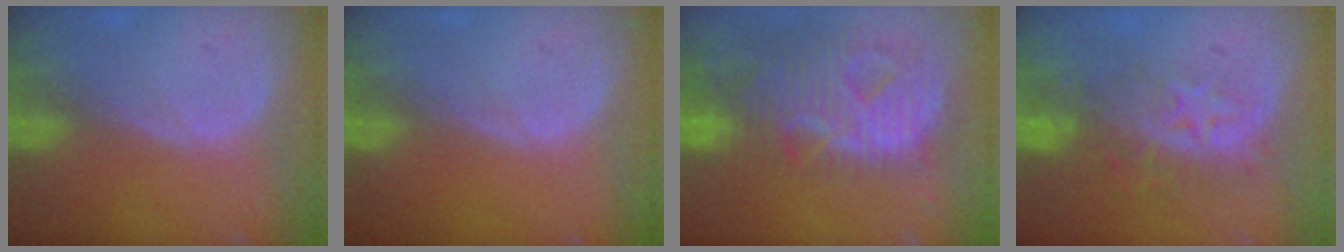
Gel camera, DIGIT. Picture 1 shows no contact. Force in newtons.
{"total": 0.0}
{"total": 13.1, "press": 11.1, "slide": 6.9}
{"total": 8.5, "press": 7.3, "slide": 4.4}